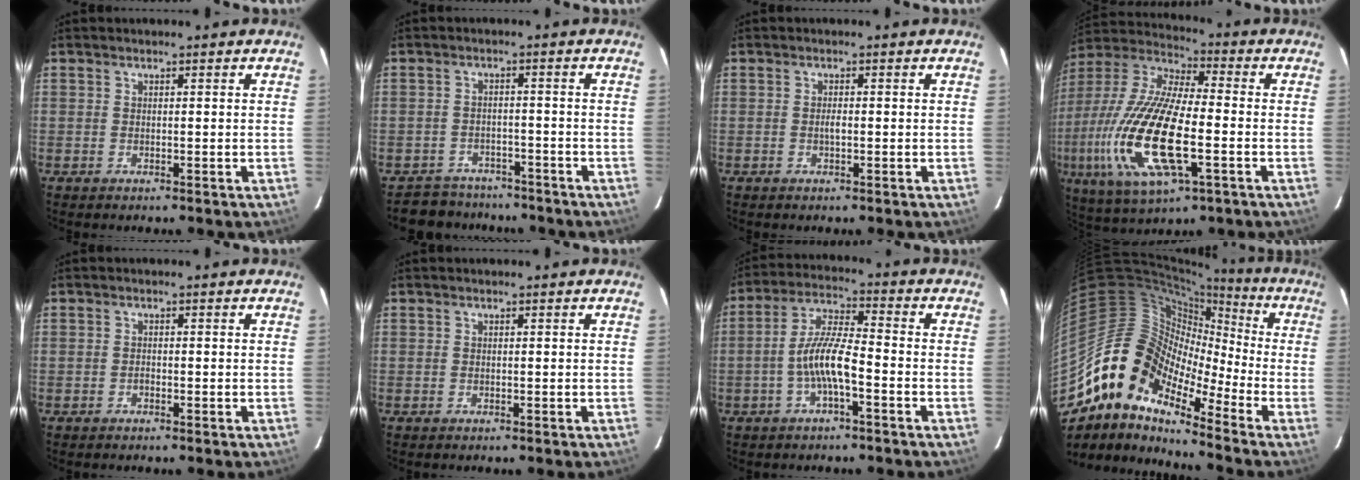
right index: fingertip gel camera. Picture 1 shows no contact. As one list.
[{"total": 7.6, "force": [-6.6, 3.8, 0.6], "torque": [-0.029, 0.013, -0.094]}, {"total": 1.3, "force": [-0.3, 0.5, 1.2], "torque": [-0.023, 0.002, -0.006]}, {"total": 23.5, "force": [-6.1, 7.8, 21.2], "torque": [-0.442, -0.036, -0.116]}, {"total": 0.7, "force": [-0.5, 0.4, 0.3], "torque": [-0.006, 0.003, -0.009]}, {"total": 0.0}, {"total": 8.2, "force": [-3.0, 1.4, 7.5], "torque": [-0.160, 0.010, -0.056]}, {"total": 13.9, "force": [-9.2, 6.7, 8.0], "torque": [-0.116, 0.008, -0.197]}]